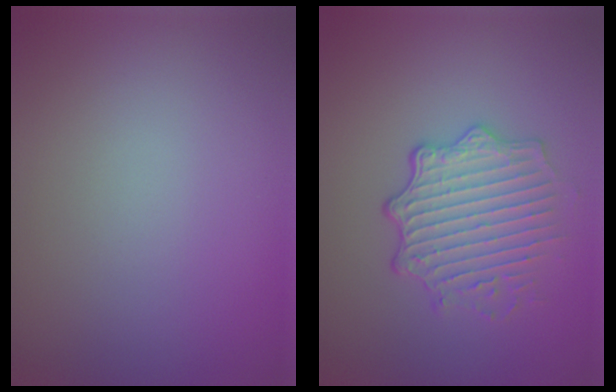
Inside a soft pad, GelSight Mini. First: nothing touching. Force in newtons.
{"total": 4.2, "press": 3.8, "slide": 1.8}